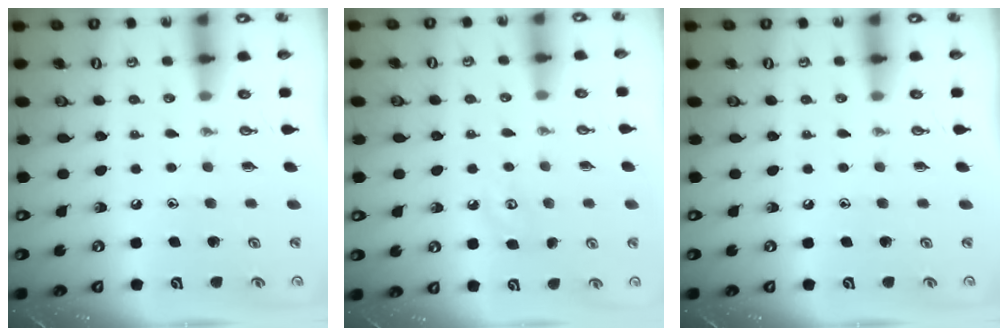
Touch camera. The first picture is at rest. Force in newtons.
{"total": 5.1, "press": 5.1, "slide": 0.8}
{"total": 0.0}